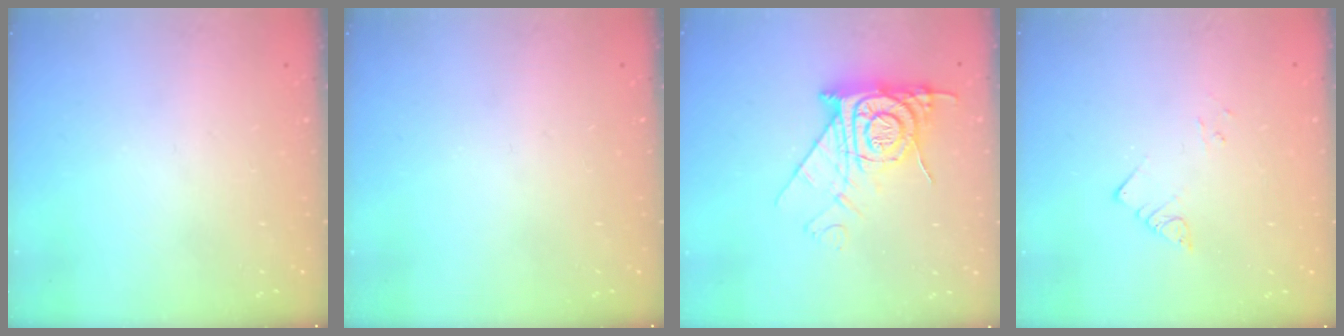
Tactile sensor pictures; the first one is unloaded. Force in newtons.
{"total": 0.0}
{"total": 12.8, "press": 12.7, "slide": 1.2}
{"total": 2.9, "press": 2.9, "slide": 0.4}